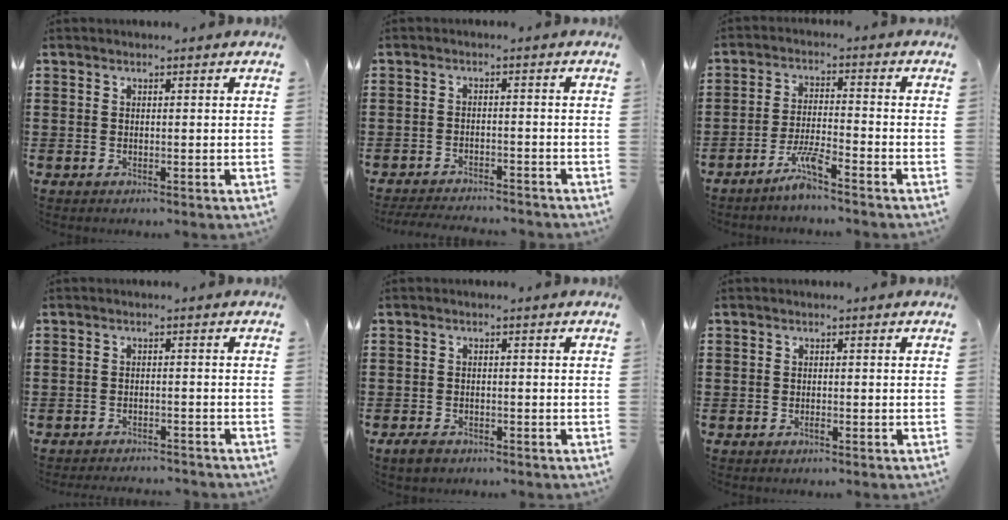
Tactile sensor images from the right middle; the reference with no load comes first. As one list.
[{"total": 3.0, "force": [-3.0, 0.1, 0.3], "torque": [-0.008, 0.001, -0.062]}, {"total": 5.1, "force": [-4.0, 0.2, 3.1], "torque": [-0.066, -0.004, -0.076]}, {"total": 2.0, "force": [-2.0, 0.0, 0.0], "torque": [-0.005, 0.002, -0.042]}, {"total": 1.6, "force": [-1.3, 0.8, 0.6], "torque": [-0.015, 0.002, -0.027]}, {"total": 0.6, "force": [-0.5, 0.2, 0.1], "torque": [-0.003, 0.002, -0.012]}]